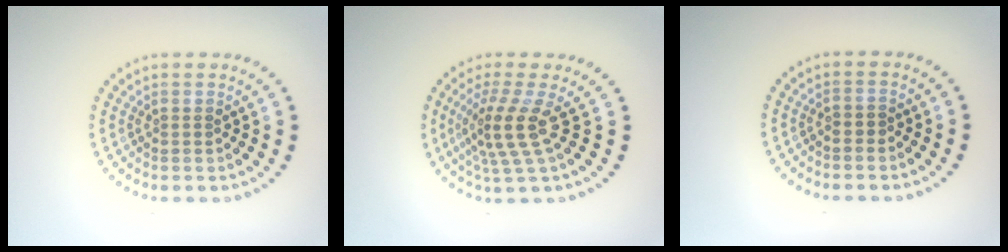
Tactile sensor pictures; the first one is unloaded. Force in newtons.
{"total": 3.7, "press": 2.7, "slide": 2.5}
{"total": 0.5, "press": 0.4, "slide": 0.4}